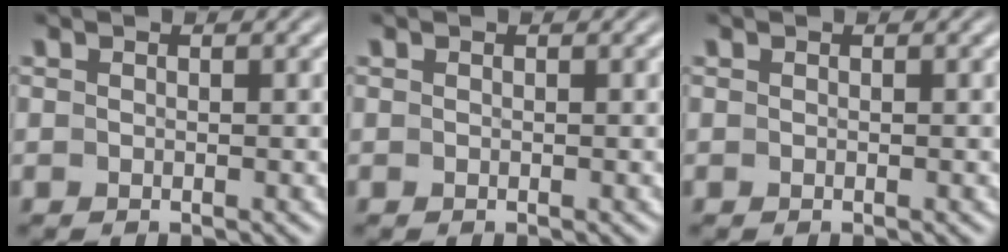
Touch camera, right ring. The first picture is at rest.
{"total": 0.0}
{"total": 0.0}